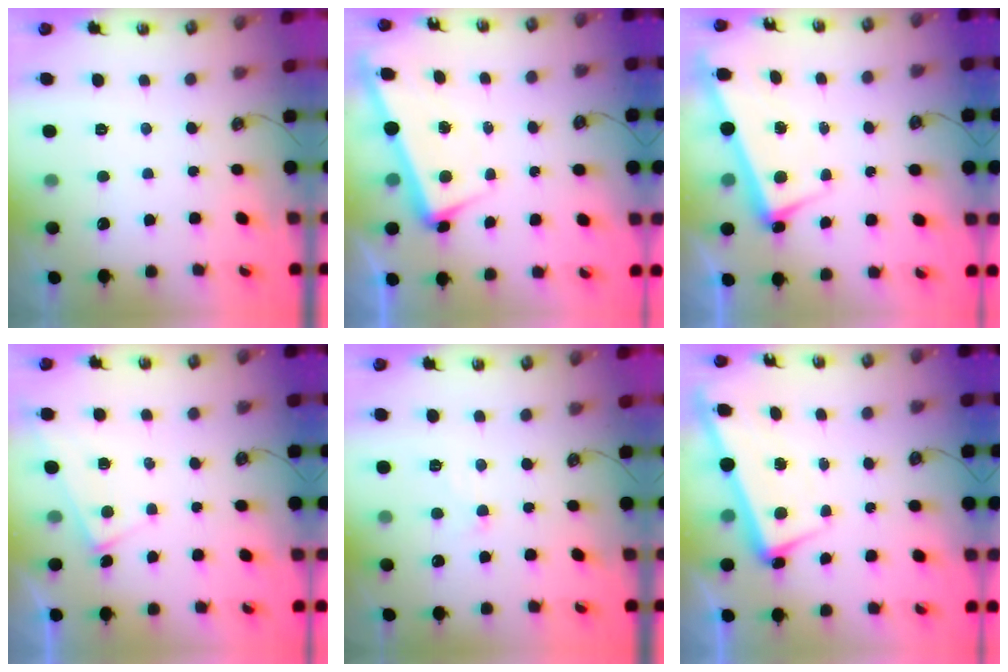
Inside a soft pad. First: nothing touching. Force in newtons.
{"total": 3.4, "press": 3.2, "slide": 1.1}
{"total": 3.4, "press": 3.2, "slide": 0.9}
{"total": 2.9, "press": 2.9, "slide": 0.3}
{"total": 4.1, "press": 4.0, "slide": 0.7}
{"total": 2.3, "press": 2.2, "slide": 0.9}